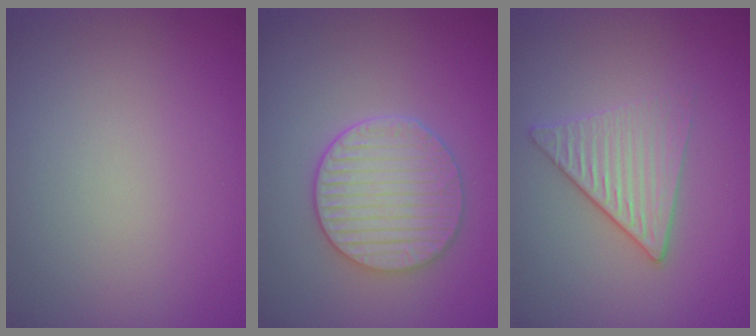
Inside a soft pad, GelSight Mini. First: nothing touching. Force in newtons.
{"total": 5.2, "press": 4.3, "slide": 2.9}
{"total": 3.5, "press": 3.1, "slide": 1.5}